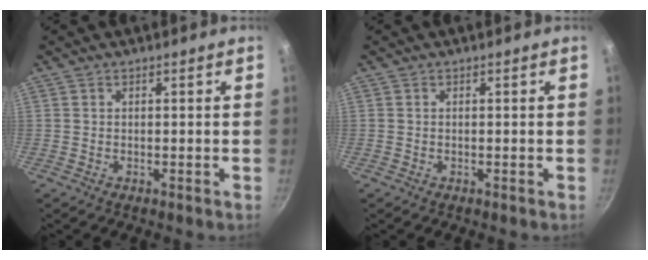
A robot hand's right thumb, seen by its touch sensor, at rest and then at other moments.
{"total": 0.0}